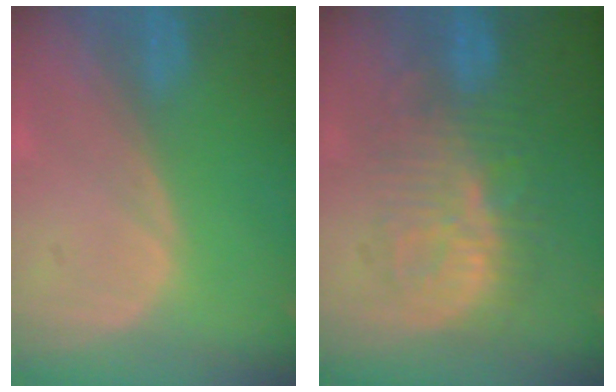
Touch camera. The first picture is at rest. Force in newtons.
{"total": 9.4, "press": 9.2, "slide": 2.2}